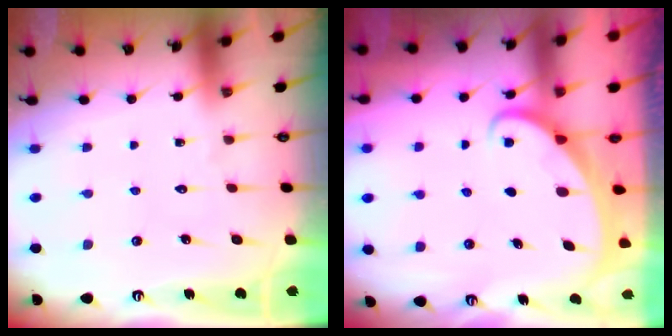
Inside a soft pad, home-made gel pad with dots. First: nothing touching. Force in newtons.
{"total": 1.6, "press": 1.6, "slide": 0.1}